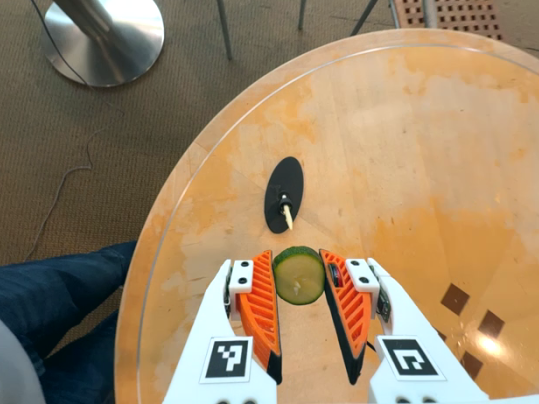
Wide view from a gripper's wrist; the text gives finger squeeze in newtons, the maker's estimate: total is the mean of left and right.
{"total": 8.2, "left": 7.9, "right": 8.5}